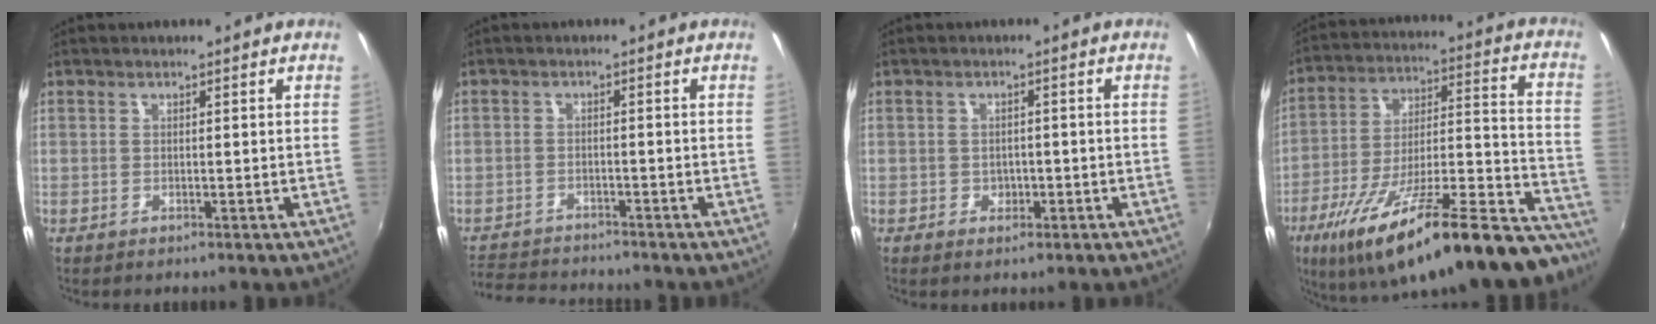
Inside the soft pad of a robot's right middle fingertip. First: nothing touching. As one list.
[{"total": 7.4, "force": [-7.0, 2.2, 1.4], "torque": [-0.054, 0.007, -0.121]}, {"total": 2.6, "force": [-1.0, 2.2, 1.0], "torque": [-0.018, 0.000, -0.011]}, {"total": 32.7, "force": [-24.0, 7.7, 20.8], "torque": [-0.299, -0.023, -0.353]}]